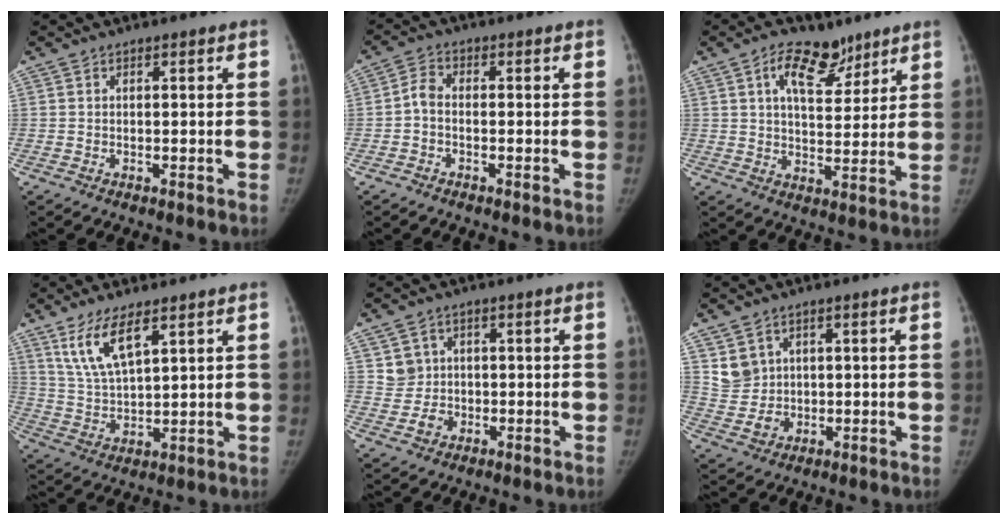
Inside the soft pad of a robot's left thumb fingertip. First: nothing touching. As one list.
[{"total": 3.3, "force": [-0.9, 2.0, 2.4], "torque": [-0.045, 0.014, -0.028]}, {"total": 9.8, "force": [5.7, 5.3, 5.8], "torque": [-0.064, -0.034, 0.091]}, {"total": 9.6, "force": [5.7, 3.3, 7.0], "torque": [-0.130, -0.025, 0.123]}, {"total": 4.4, "force": [0.3, 4.4, 0.5], "torque": [0.022, 0.002, 0.006]}, {"total": 5.7, "force": [1.8, 5.2, 1.6], "torque": [-0.008, -0.011, 0.045]}]